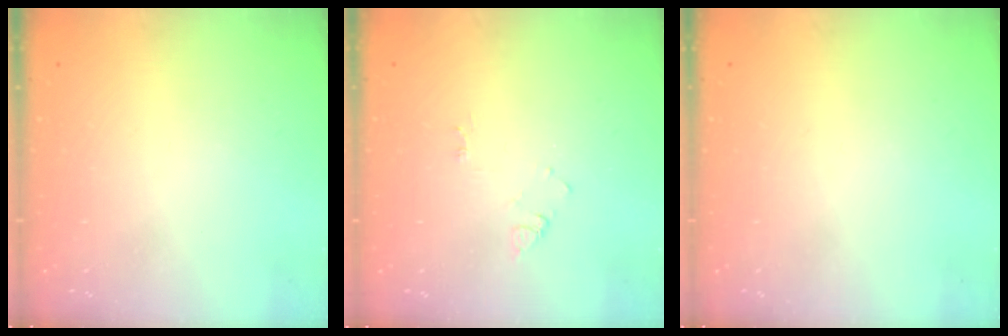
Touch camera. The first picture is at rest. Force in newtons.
{"total": 3.9, "press": 3.9, "slide": 0.5}
{"total": 0.0}